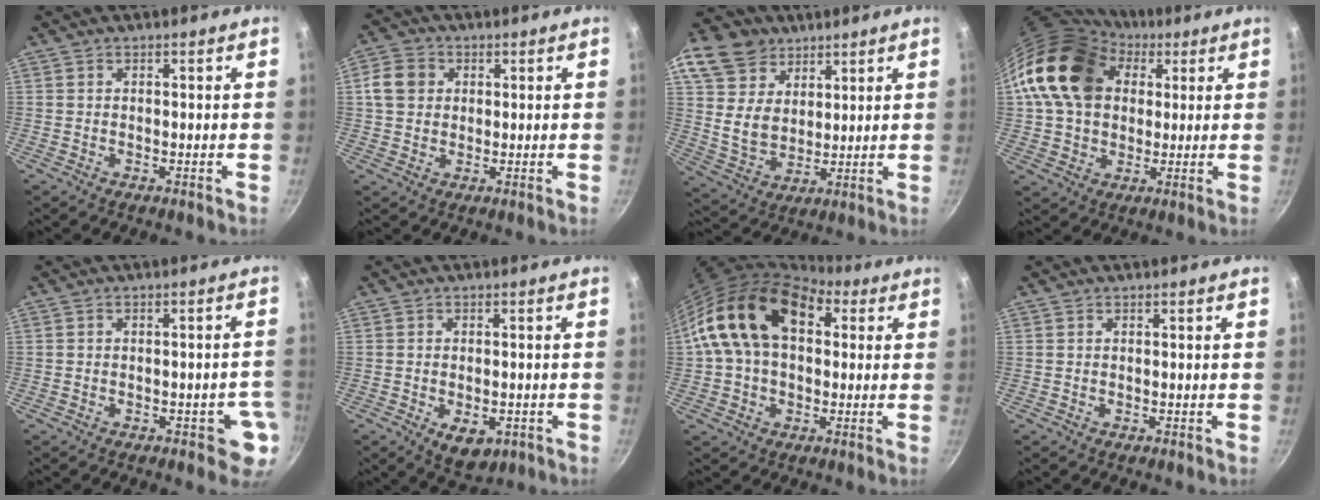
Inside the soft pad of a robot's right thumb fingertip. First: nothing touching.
{"total": 6.2, "force": [1.2, 5.3, 2.9], "torque": [-0.035, 0.006, 0.011]}
{"total": 17.9, "force": [10.1, 12.7, 7.5], "torque": [-0.142, -0.018, 0.191]}
{"total": 18.7, "force": [5.5, 14.1, 11.0], "torque": [-0.176, 0.014, 0.088]}
{"total": 4.6, "force": [-1.5, 2.5, 3.6], "torque": [-0.012, 0.017, -0.016]}
{"total": 6.6, "force": [-2.2, 4.0, 4.8], "torque": [-0.052, 0.003, -0.020]}
{"total": 17.2, "force": [4.0, 11.5, 12.2], "torque": [-0.181, 0.028, 0.054]}
{"total": 0.0}